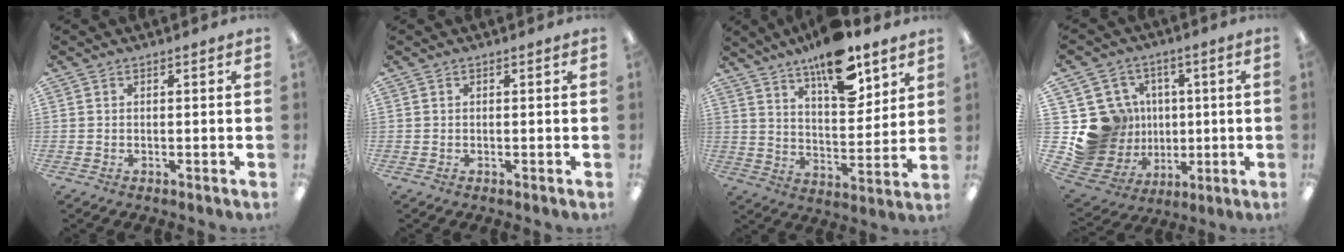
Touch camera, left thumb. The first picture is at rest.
{"total": 0.0}
{"total": 15.7, "force": [11.5, 5.8, 9.0], "torque": [-0.141, -0.065, 0.196]}
{"total": 18.2, "force": [0.8, 17.4, 5.3], "torque": [-0.113, -0.012, 0.062]}